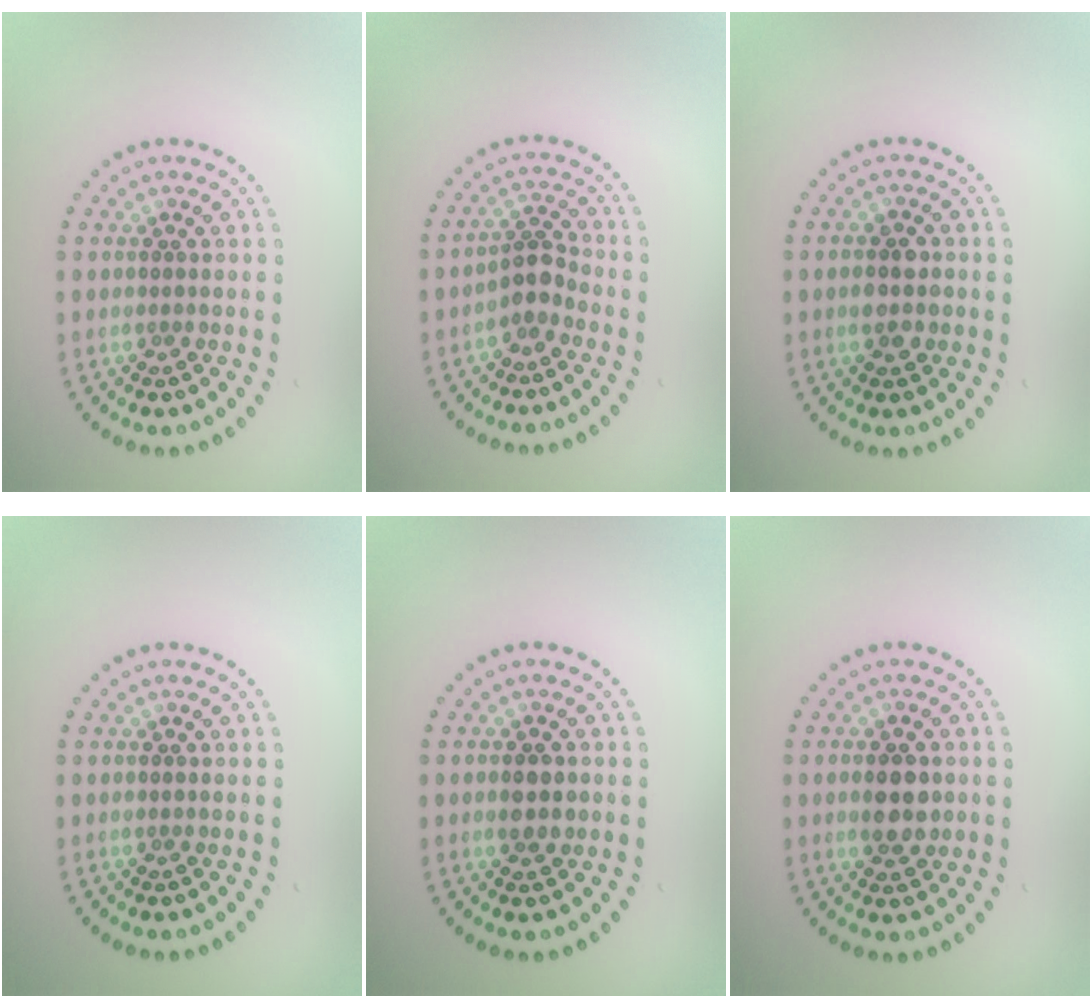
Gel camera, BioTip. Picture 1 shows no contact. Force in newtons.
{"total": 2.3, "press": 1.8, "slide": 1.3}
{"total": 2.5, "press": 2.4, "slide": 0.5}
{"total": 0.0}
{"total": 2.4, "press": 2.4, "slide": 0.0}
{"total": 3.4, "press": 3.4, "slide": 0.2}